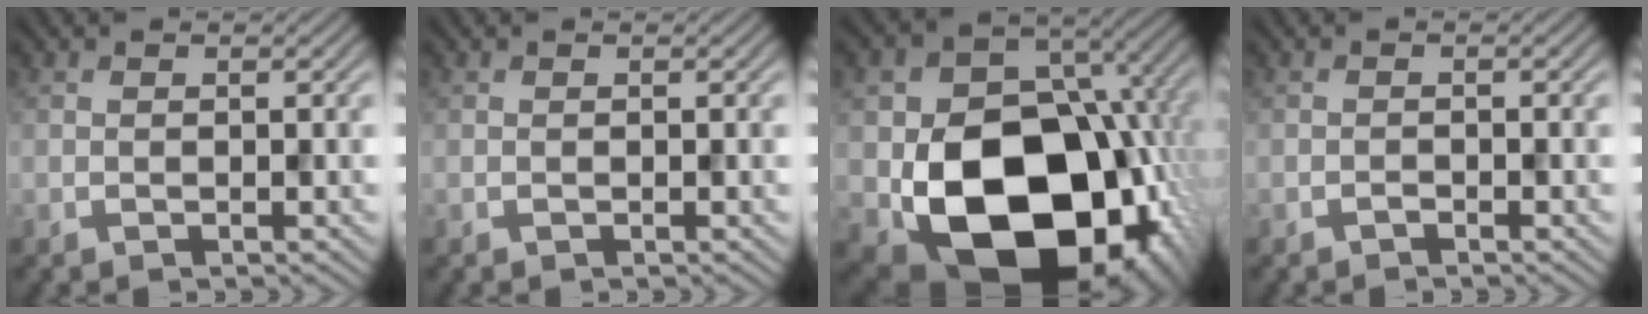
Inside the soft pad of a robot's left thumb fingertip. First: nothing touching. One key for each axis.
{"total": 0.0}
{"total": 19.4, "fx": -4.9, "fy": 14.4, "fz": 12.1, "tx": -0.176, "ty": -0.062, "tz": -0.051}
{"total": 0.5, "fx": -0.5, "fy": 0.1, "fz": 0.2, "tx": -0.001, "ty": 0.002, "tz": -0.010}